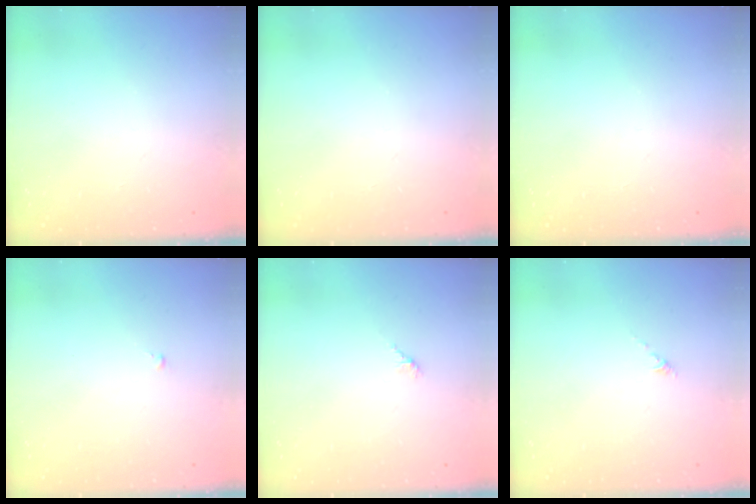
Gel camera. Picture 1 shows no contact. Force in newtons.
{"total": 0.0}
{"total": 0.0}
{"total": 0.0}
{"total": 1.7, "press": 1.6, "slide": 0.5}
{"total": 0.0}